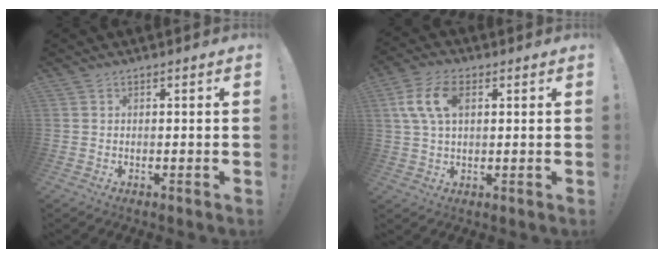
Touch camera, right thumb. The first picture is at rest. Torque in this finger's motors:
{"motor_torque": [0.06, 0.05, 0.02, 0.02, 0.07]}